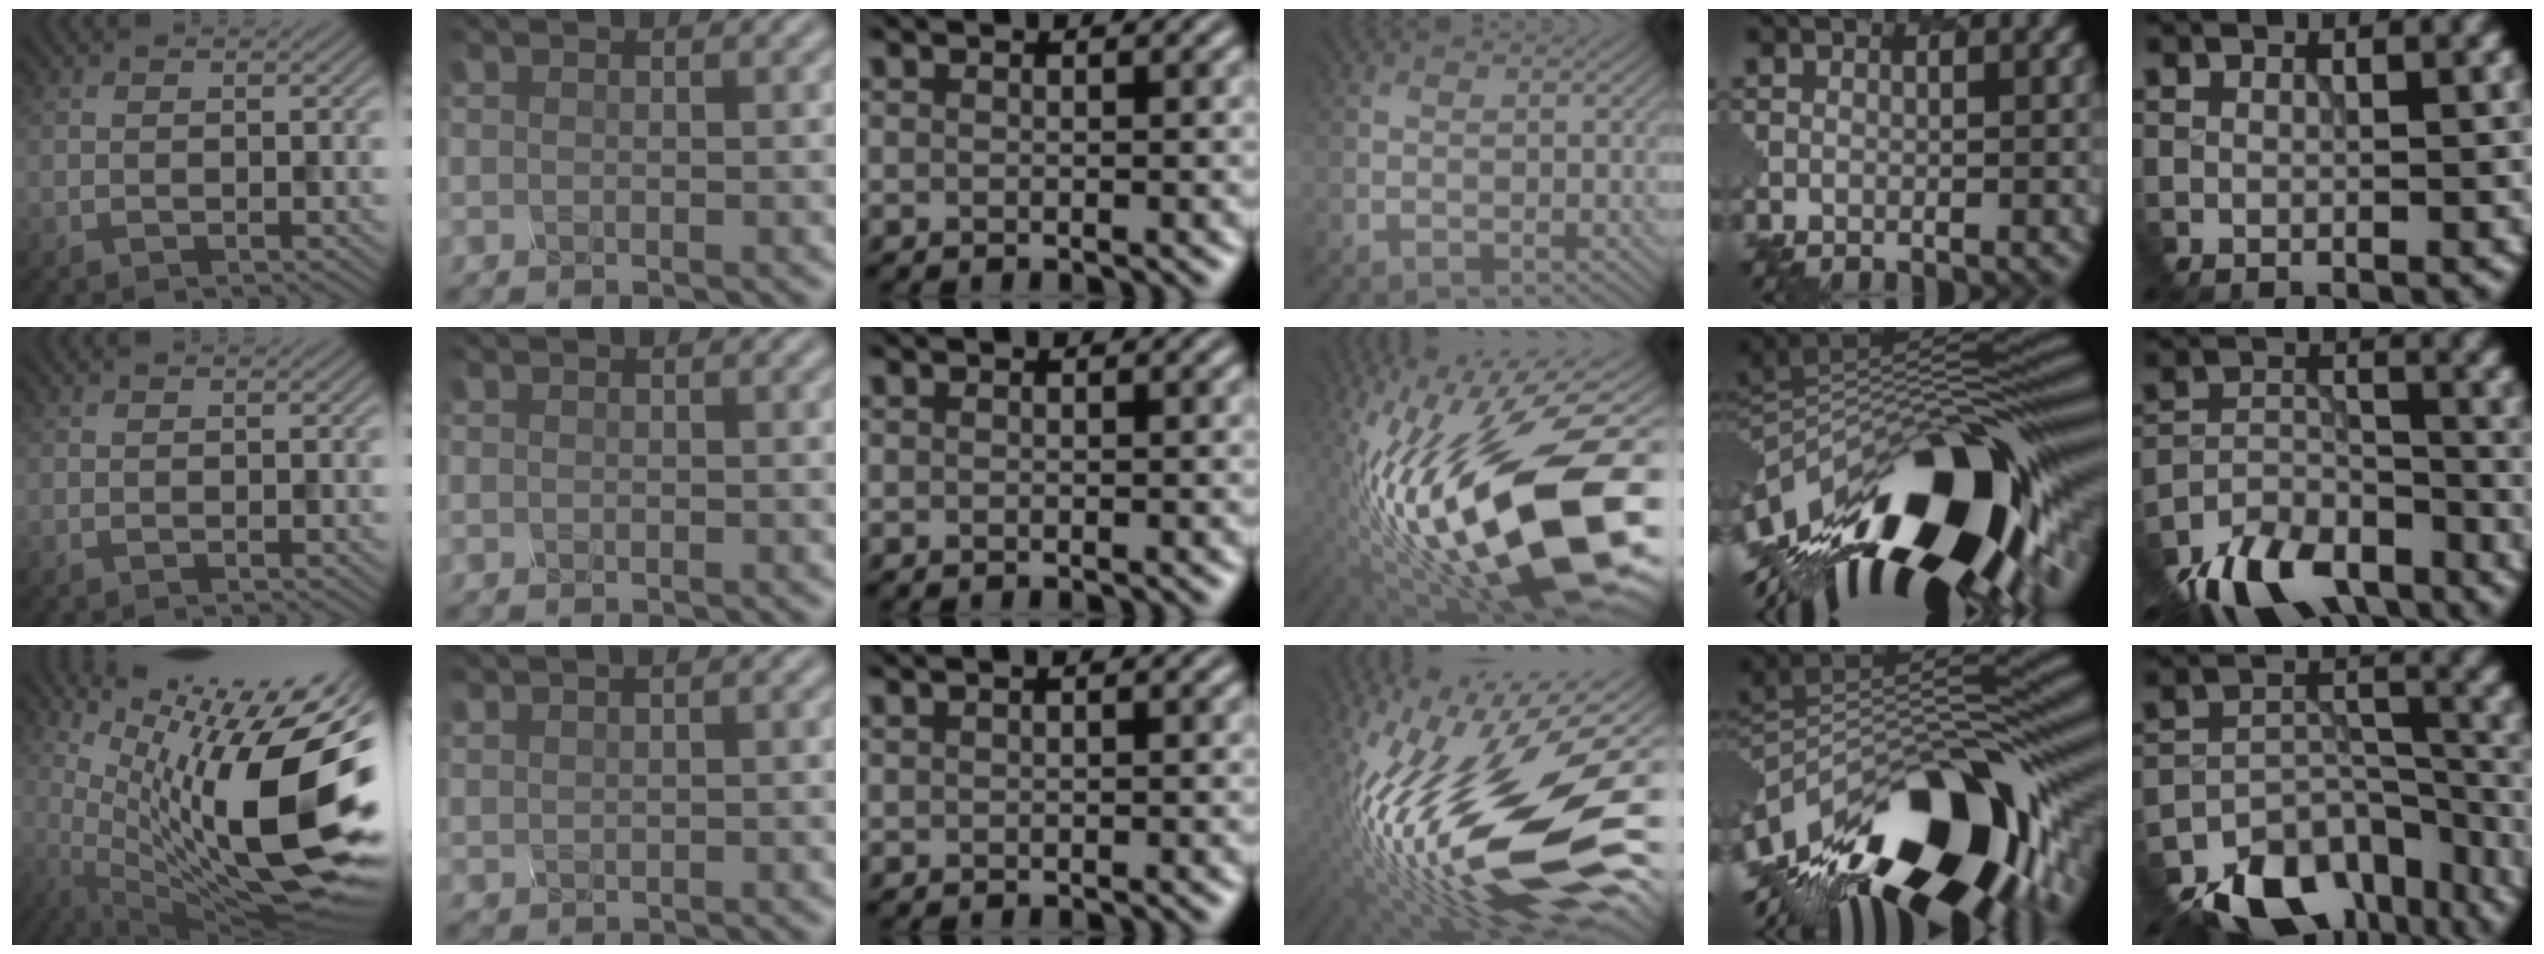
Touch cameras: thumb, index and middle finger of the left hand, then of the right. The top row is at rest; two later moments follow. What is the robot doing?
{"motion": "disassemble", "object": "battery cover"}